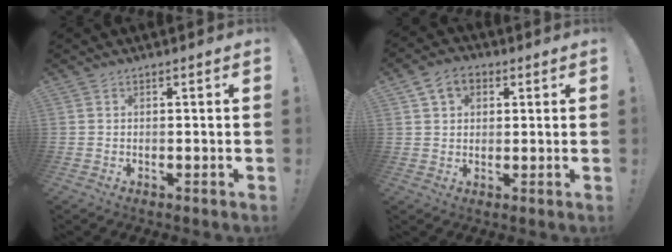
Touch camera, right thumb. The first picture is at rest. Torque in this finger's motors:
{"motor_torque": [0.12, 1.08, 0.84, 0.43, 0.37]}